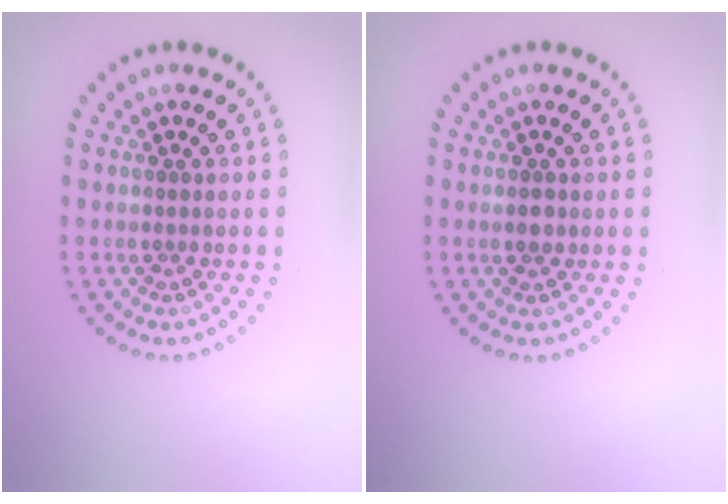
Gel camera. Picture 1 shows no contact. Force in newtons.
{"total": 1.2, "press": 1.2, "slide": 0.0}